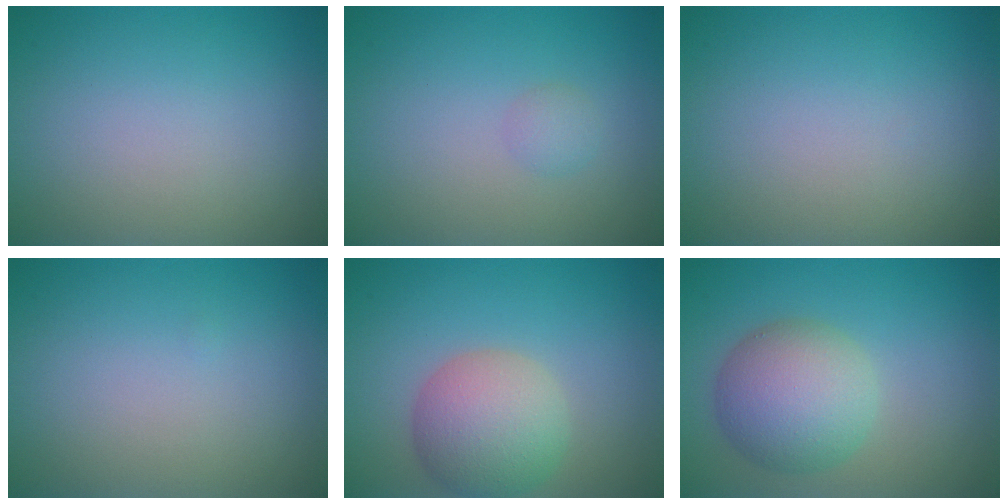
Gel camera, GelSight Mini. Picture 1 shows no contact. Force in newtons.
{"total": 1.0, "press": 1.0, "slide": 0.1}
{"total": 0.0}
{"total": 0.0}
{"total": 5.8, "press": 5.7, "slide": 0.4}
{"total": 6.2, "press": 6.2, "slide": 0.0}